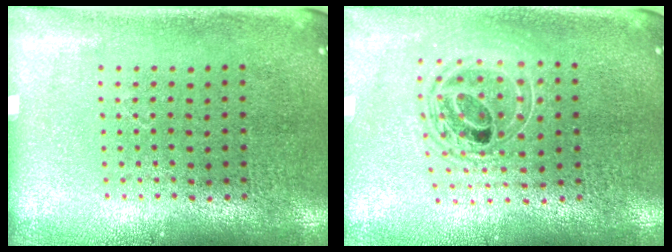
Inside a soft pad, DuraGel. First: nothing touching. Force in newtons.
{"total": 1.8, "press": 1.5, "slide": 0.9}